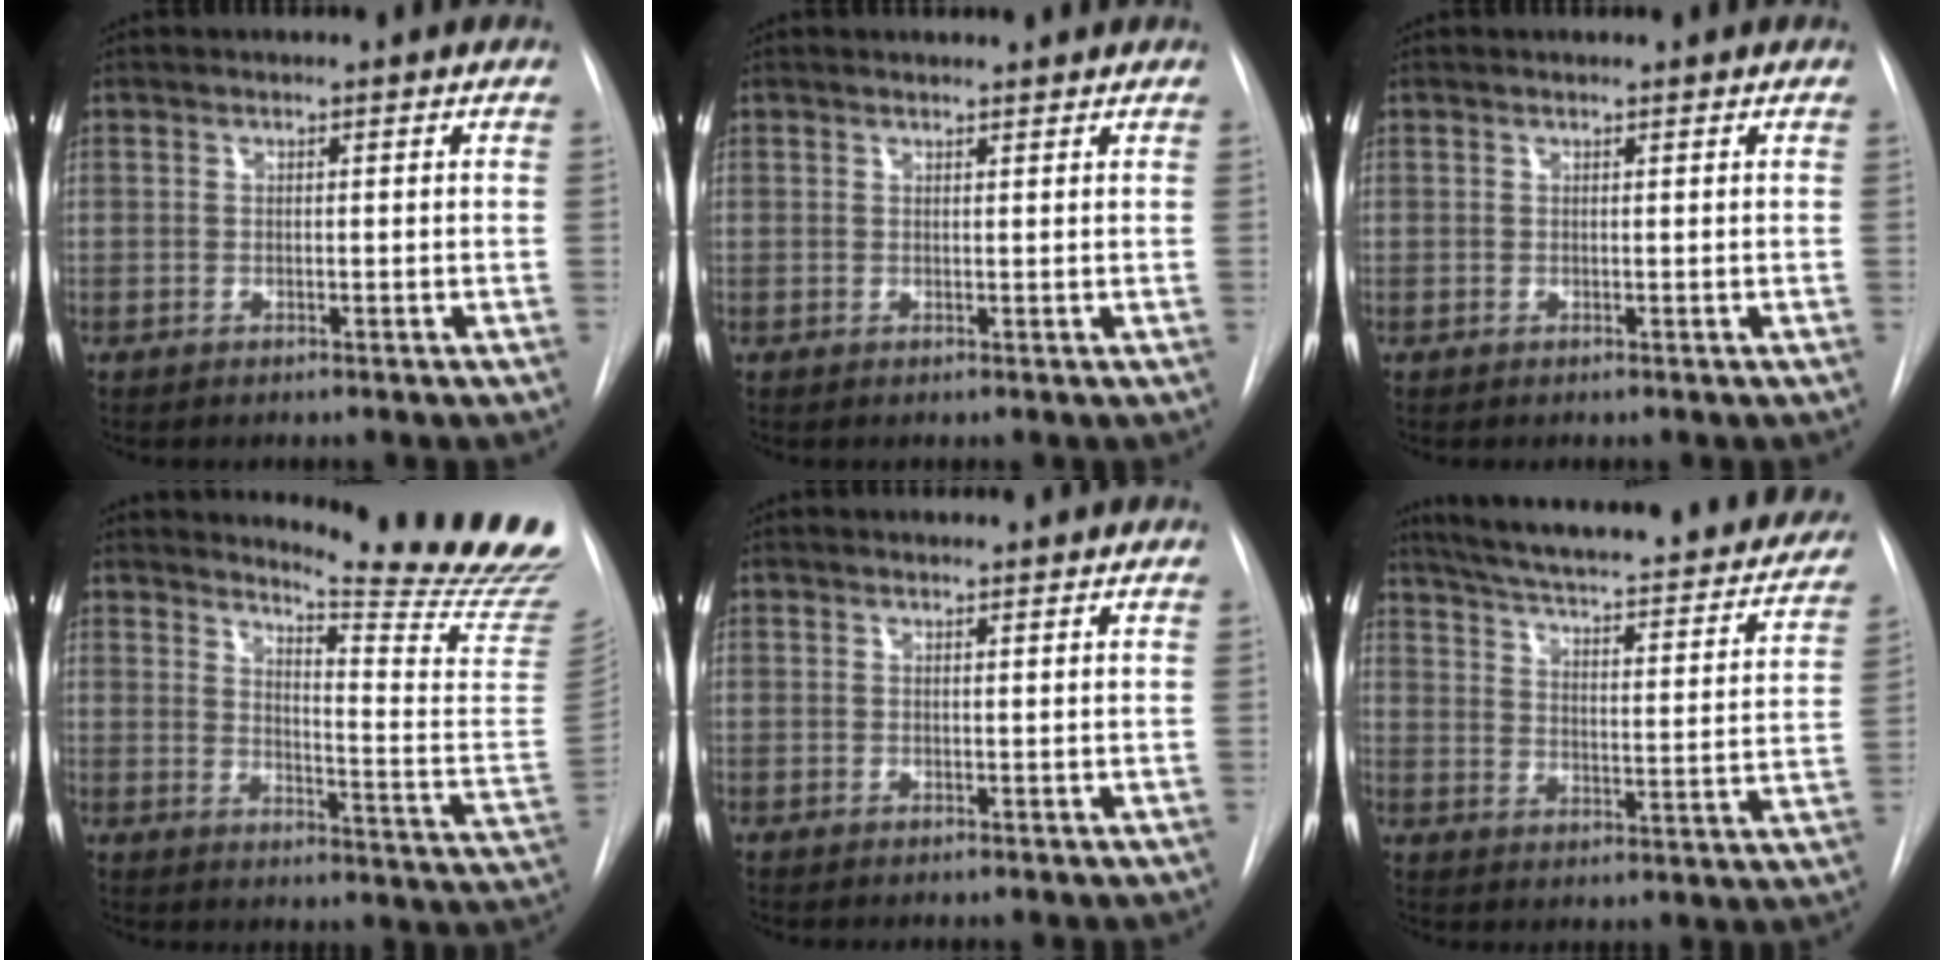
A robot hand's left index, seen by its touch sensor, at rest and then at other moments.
{"total": 3.0, "force": [2.9, 0.4, 0.5], "torque": [-0.012, 0.012, 0.036]}
{"total": 1.3, "force": [1.3, 0.0, 0.2], "torque": [-0.008, 0.010, 0.018]}
{"total": 20.7, "force": [19.3, -0.9, 7.3], "torque": [-0.107, -0.163, 0.226]}
{"total": 2.6, "force": [2.6, 0.3, 0.4], "torque": [-0.011, 0.011, 0.033]}
{"total": 30.1, "force": [25.8, 6.2, 14.3], "torque": [-0.225, -0.041, 0.322]}